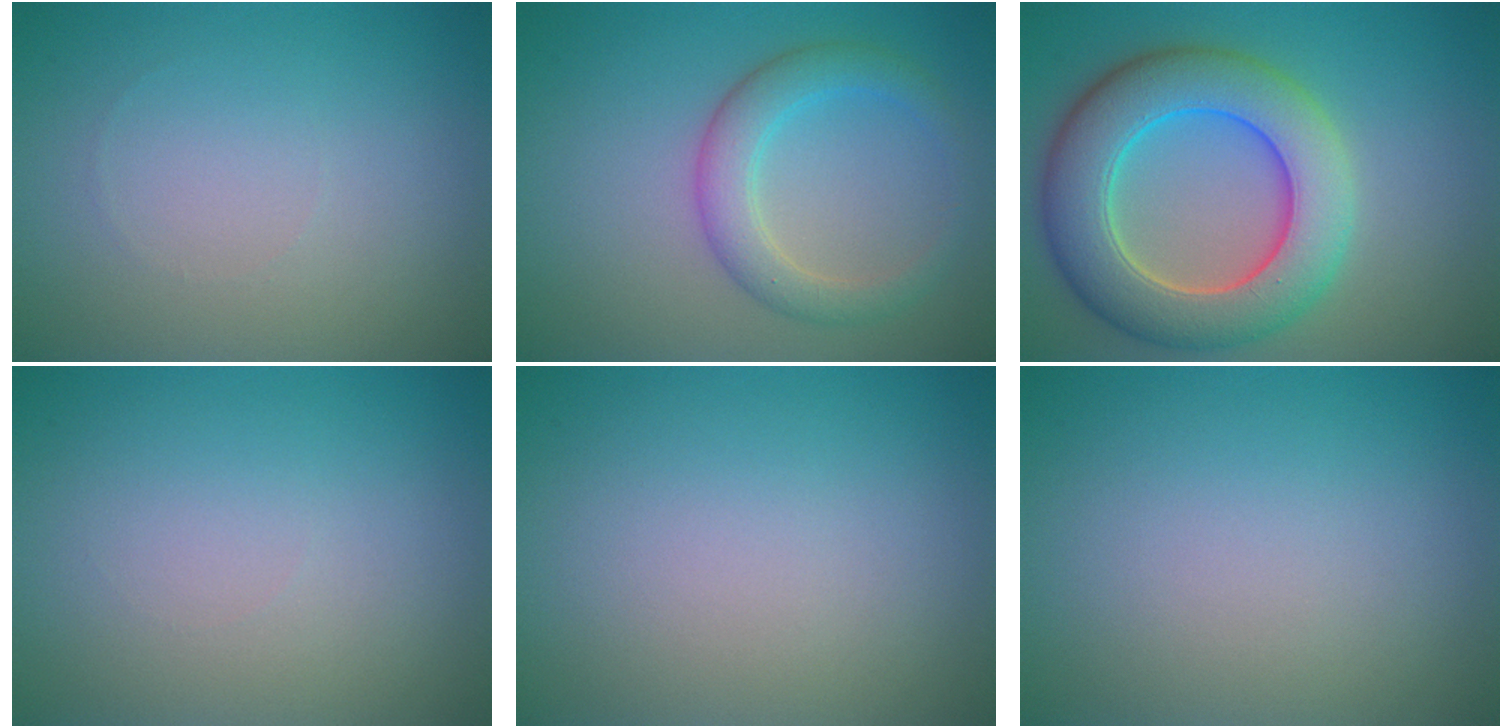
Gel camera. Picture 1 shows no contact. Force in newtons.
{"total": 3.6, "press": 3.6, "slide": 0.1}
{"total": 9.2, "press": 9.2, "slide": 0.4}
{"total": 0.0}
{"total": 0.0}
{"total": 0.0}